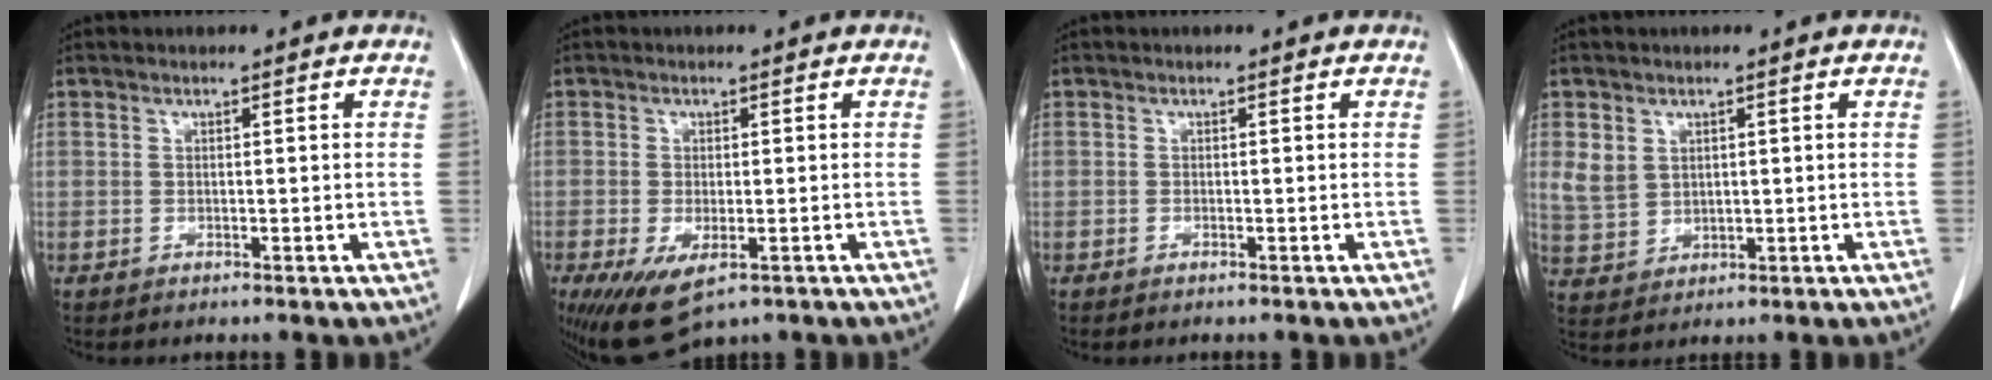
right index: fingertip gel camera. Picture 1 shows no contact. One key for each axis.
{"total": 8.2, "fx": -4.4, "fy": 3.3, "fz": 6.1, "tx": -0.106, "ty": -0.021, "tz": -0.066}
{"total": 0.0}
{"total": 4.5, "fx": 1.7, "fy": 3.7, "fz": 1.8, "tx": -0.040, "ty": 0.007, "tz": 0.047}